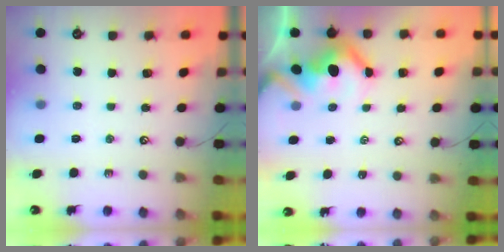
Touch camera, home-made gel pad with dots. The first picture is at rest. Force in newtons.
{"total": 9.4, "press": 9.4, "slide": 1.2}